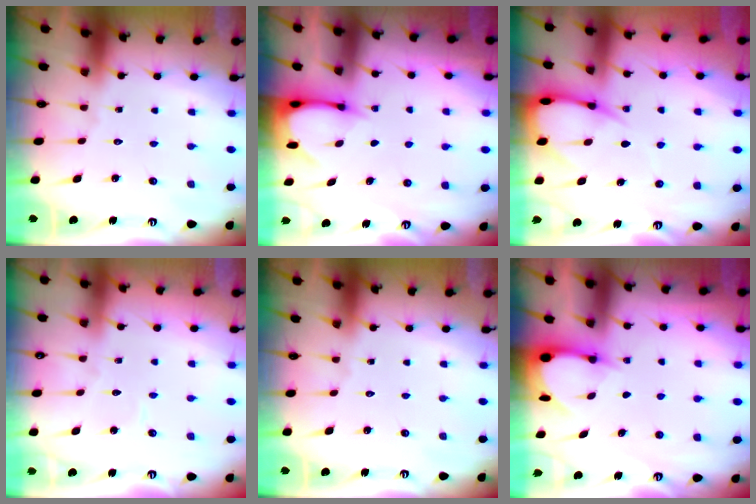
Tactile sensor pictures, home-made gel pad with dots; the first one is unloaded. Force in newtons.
{"total": 3.5, "press": 3.5, "slide": 0.3}
{"total": 8.4, "press": 8.4, "slide": 0.8}
{"total": 2.6, "press": 2.6, "slide": 0.3}
{"total": 0.0}
{"total": 3.5, "press": 3.5, "slide": 0.5}